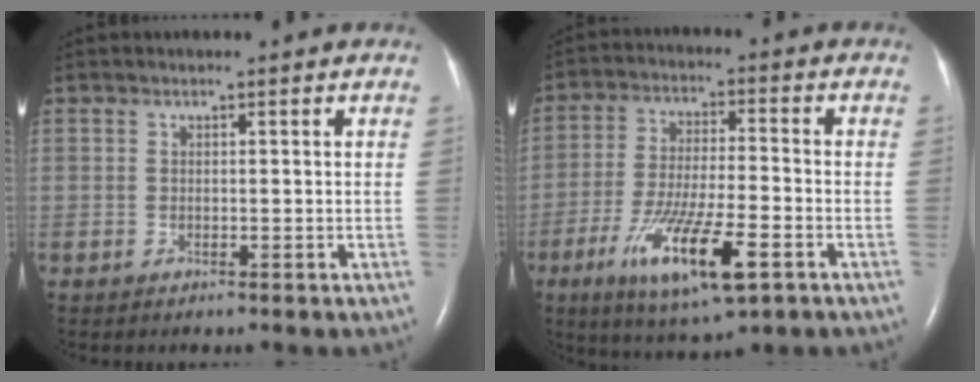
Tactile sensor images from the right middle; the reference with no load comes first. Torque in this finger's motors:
{"motor_torque": [1.45, -0.69, 0.96, 0.21]}